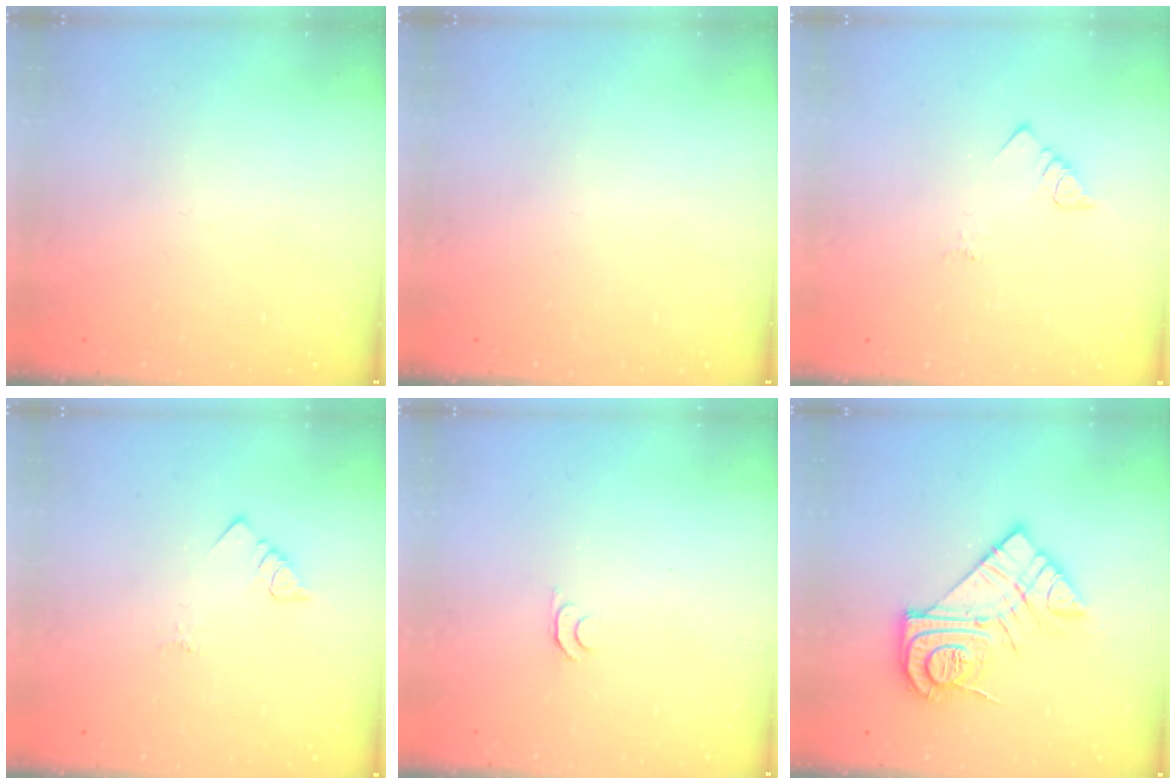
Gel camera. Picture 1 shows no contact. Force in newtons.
{"total": 0.0}
{"total": 2.8, "press": 2.8, "slide": 0.4}
{"total": 2.8, "press": 2.8, "slide": 0.4}
{"total": 4.6, "press": 4.5, "slide": 0.7}
{"total": 15.9, "press": 15.9, "slide": 1.0}